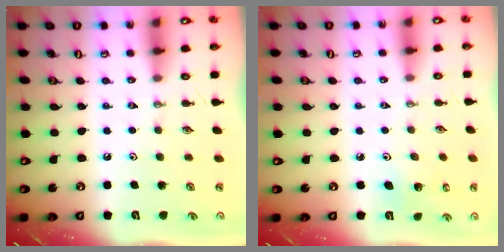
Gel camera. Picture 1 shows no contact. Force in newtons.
{"total": 5.6, "press": 5.6, "slide": 0.9}